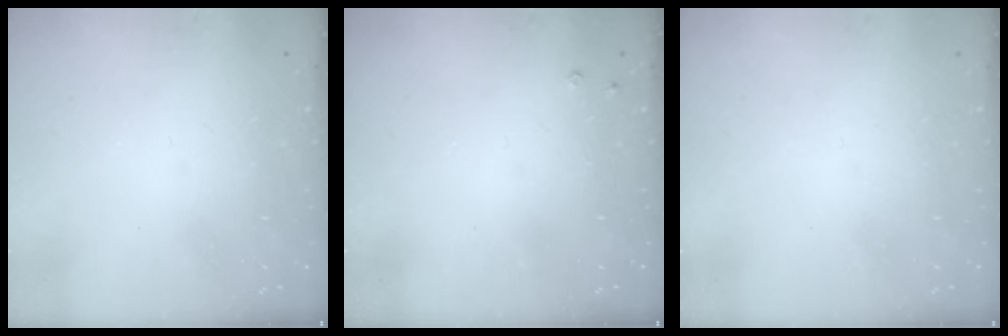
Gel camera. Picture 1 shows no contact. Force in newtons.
{"total": 1.8, "press": 1.8, "slide": 0.4}
{"total": 0.0}